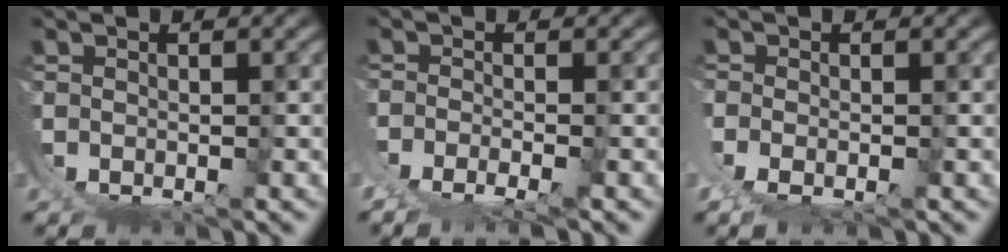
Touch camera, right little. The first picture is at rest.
{"total": 2.1, "force": [-0.4, -1.7, 1.1], "torque": [-0.013, 0.000, -0.004]}
{"total": 1.4, "force": [0.0, -0.9, 1.0], "torque": [-0.017, -0.004, 0.006]}